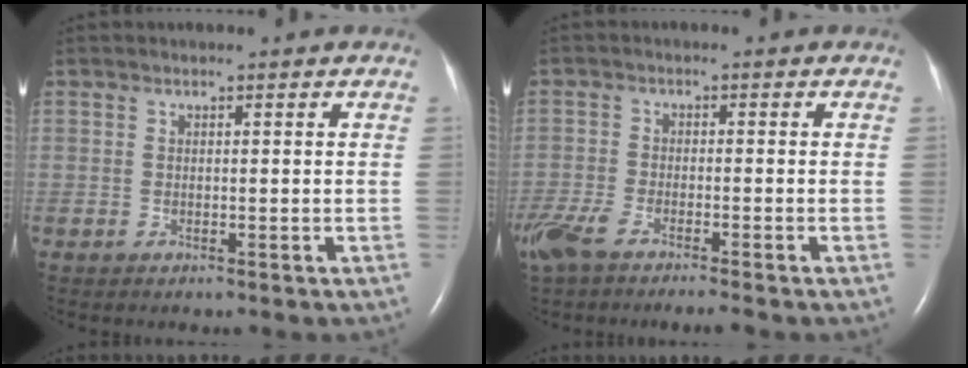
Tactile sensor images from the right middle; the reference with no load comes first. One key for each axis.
{"total": 8.3, "fx": -6.5, "fy": 1.2, "fz": 5.0, "tx": -0.098, "ty": -0.015, "tz": -0.116}